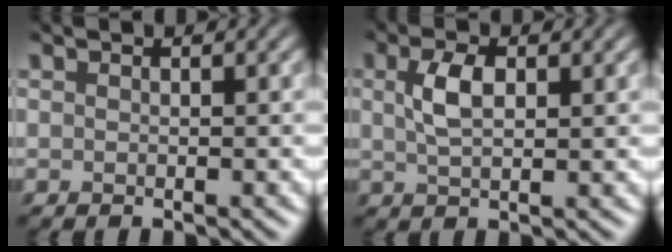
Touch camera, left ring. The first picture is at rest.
{"total": 2.5, "force": [-0.1, 1.2, 2.1], "torque": [-0.046, -0.002, -0.002]}